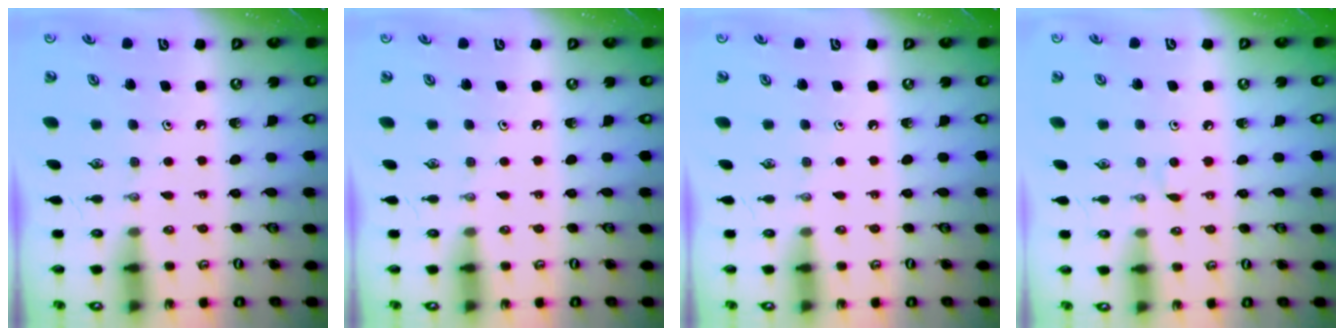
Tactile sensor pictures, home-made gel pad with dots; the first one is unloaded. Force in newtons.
{"total": 0.0}
{"total": 0.0}
{"total": 3.3, "press": 3.3, "slide": 0.5}